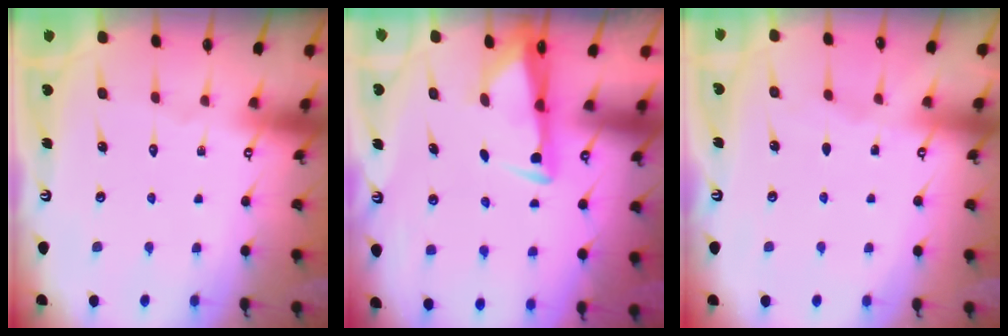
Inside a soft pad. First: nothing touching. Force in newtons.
{"total": 3.0, "press": 2.8, "slide": 0.9}
{"total": 2.9, "press": 2.8, "slide": 0.4}